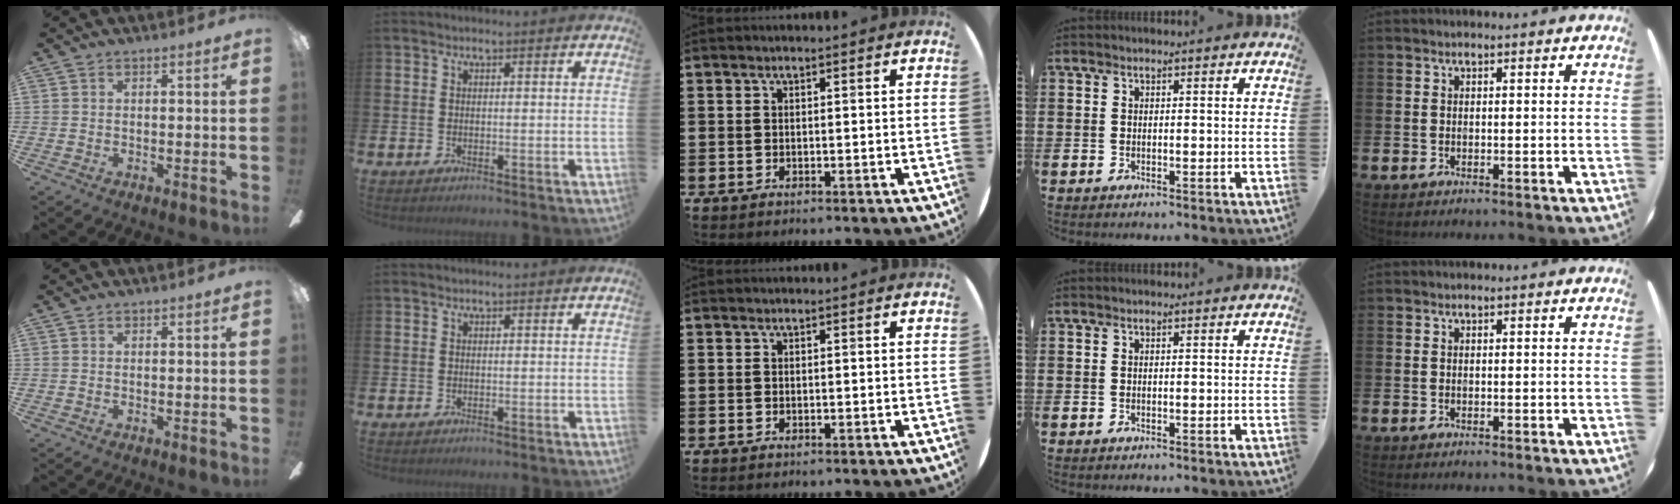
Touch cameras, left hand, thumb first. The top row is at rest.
{}